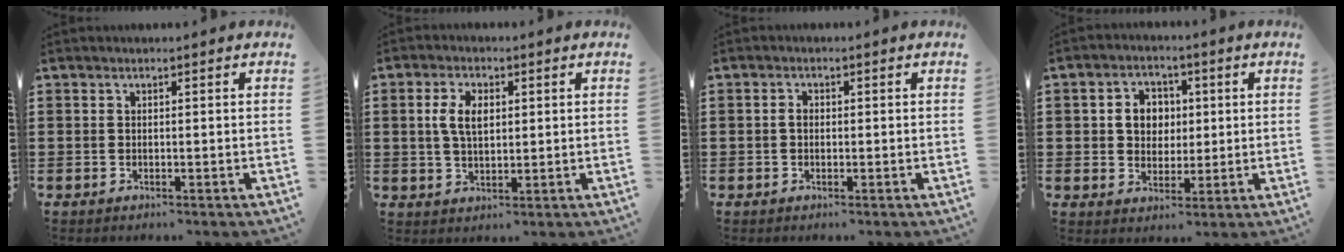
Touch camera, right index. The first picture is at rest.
{"total": 4.9, "force": [1.0, 2.7, 4.0], "torque": [-0.092, 0.009, 0.013]}
{"total": 1.3, "force": [0.0, 0.9, 1.0], "torque": [-0.020, 0.004, -0.001]}
{"total": 5.3, "force": [0.8, 4.7, 2.4], "torque": [-0.059, 0.014, 0.009]}